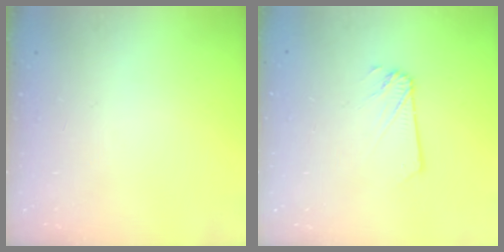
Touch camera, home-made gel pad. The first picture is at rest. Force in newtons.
{"total": 2.1, "press": 2.1, "slide": 0.0}